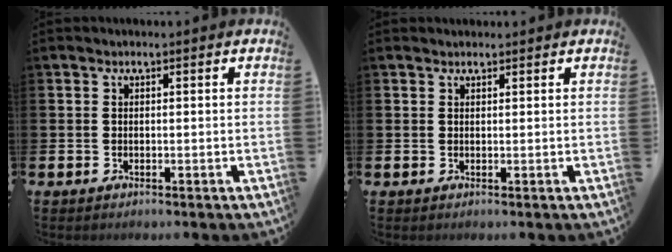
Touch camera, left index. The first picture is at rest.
{"total": 0.9, "force": [0.8, 0.3, 0.1], "torque": [0.007, -0.001, 0.013]}